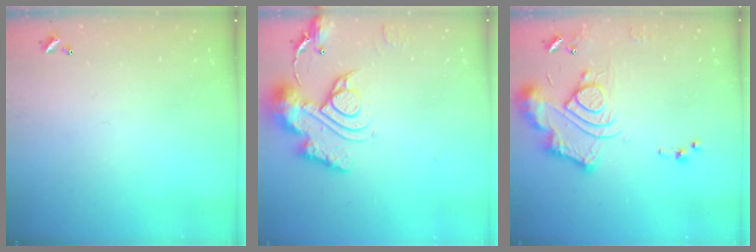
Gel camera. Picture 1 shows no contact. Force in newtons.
{"total": 15.0, "press": 14.9, "slide": 1.6}
{"total": 14.1, "press": 14.1, "slide": 1.3}